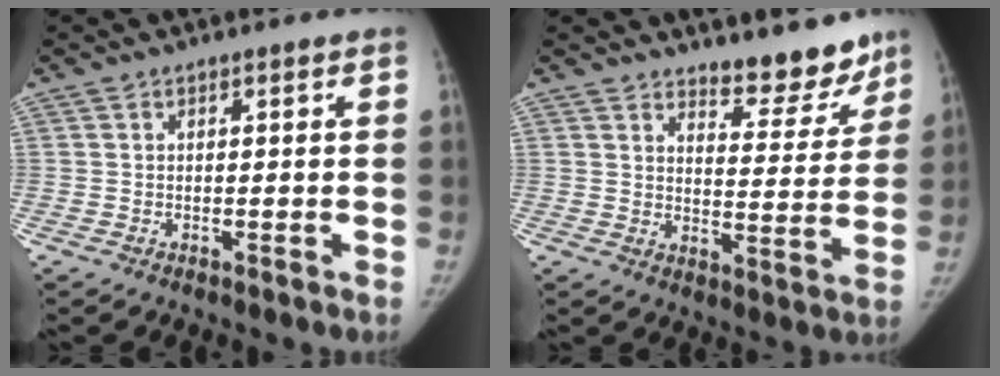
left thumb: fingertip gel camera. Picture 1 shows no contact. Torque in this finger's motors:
{"motor_torque": [-0.01, 0.02, -0.01, 0.02, 0.00]}